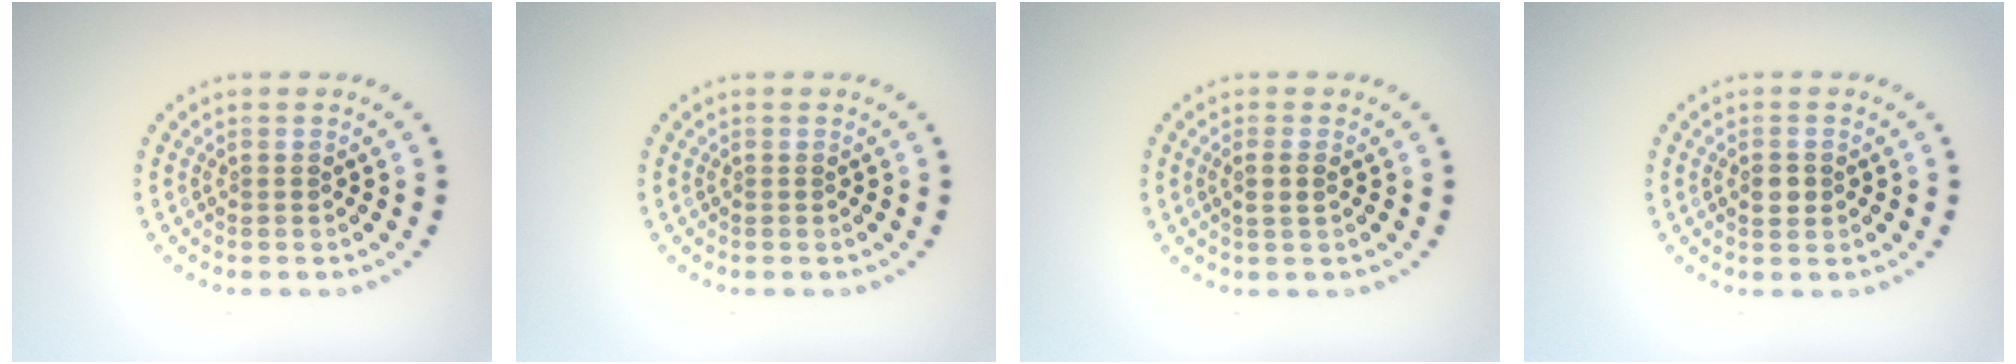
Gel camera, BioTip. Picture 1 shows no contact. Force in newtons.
{"total": 0.0}
{"total": 1.4, "press": 1.2, "slide": 0.6}
{"total": 1.5, "press": 1.5, "slide": 0.2}